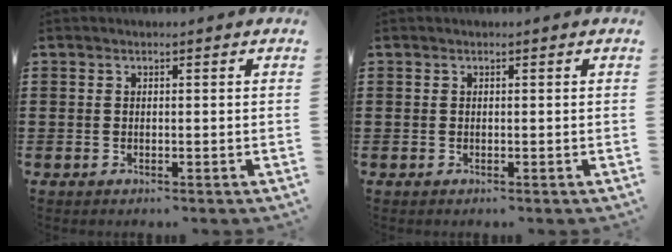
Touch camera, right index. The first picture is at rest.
{"total": 0.0}